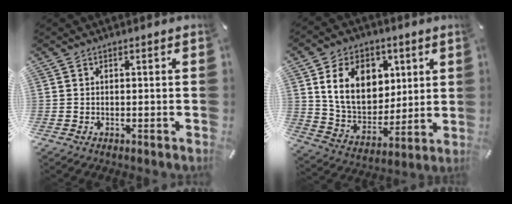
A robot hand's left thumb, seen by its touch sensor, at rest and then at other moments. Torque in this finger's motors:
{"motor_torque": [2.68, 2.33, 1.47, -1.30, 0.20]}